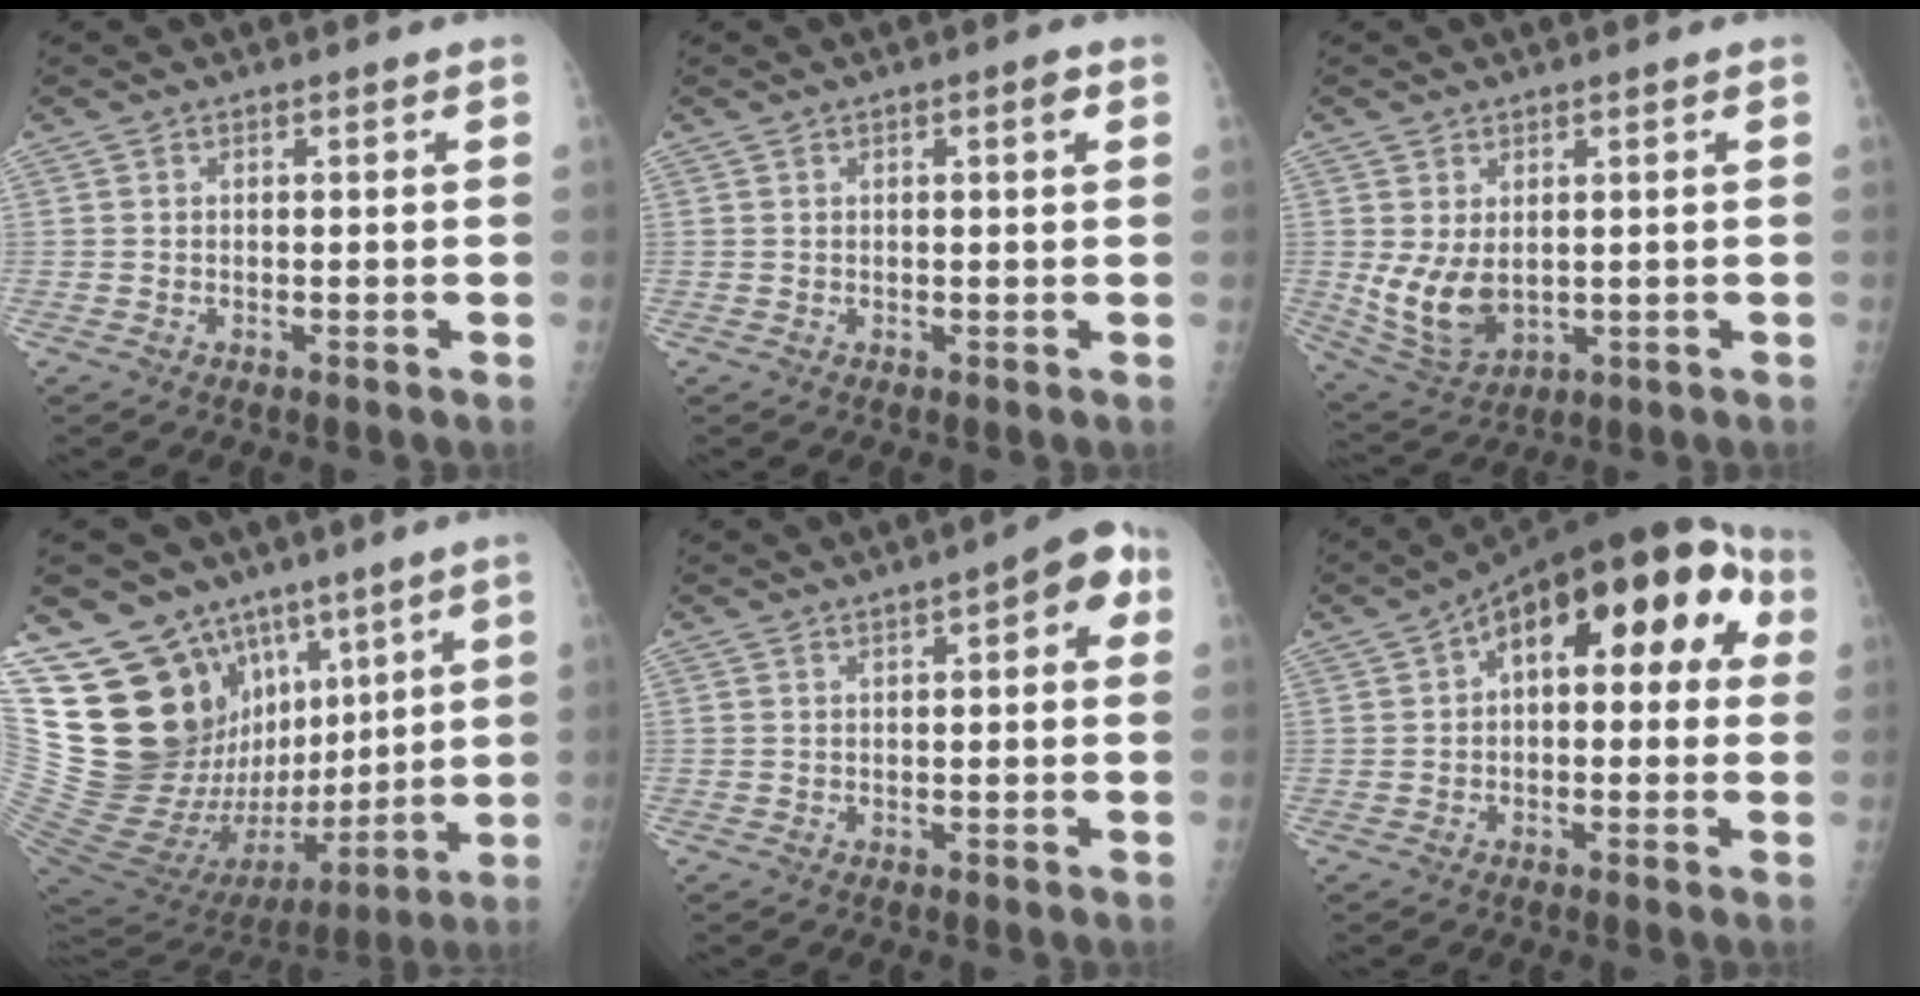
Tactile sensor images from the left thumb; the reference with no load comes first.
{"total": 2.1, "force": [0.8, 0.7, 1.8], "torque": [-0.022, 0.001, 0.010]}
{"total": 8.8, "force": [0.5, 5.7, 6.6], "torque": [-0.114, -0.017, 0.031]}
{"total": 25.6, "force": [10.3, 17.8, 15.2], "torque": [-0.226, -0.027, 0.211]}
{"total": 6.3, "force": [2.1, 2.3, 5.5], "torque": [-0.049, 0.012, 0.016]}
{"total": 17.2, "force": [4.1, 8.8, 14.2], "torque": [-0.155, 0.050, 0.046]}